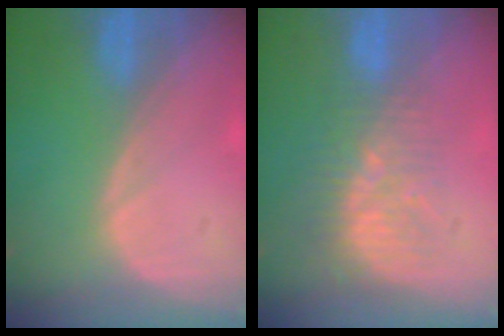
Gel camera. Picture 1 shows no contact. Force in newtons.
{"total": 9.0, "press": 7.6, "slide": 4.9}